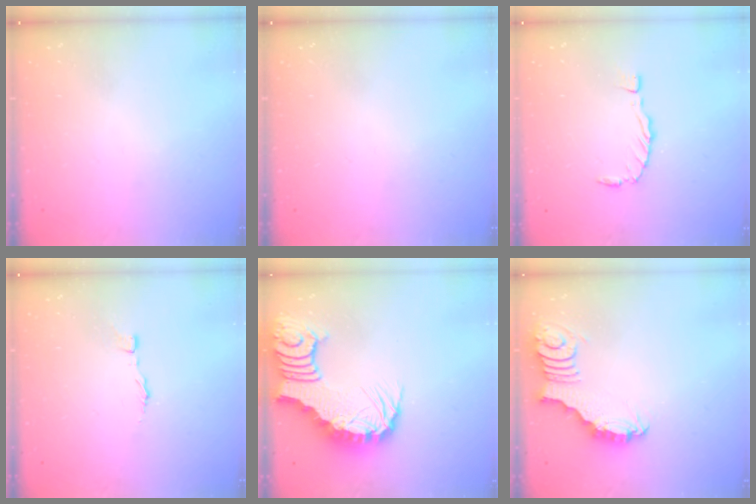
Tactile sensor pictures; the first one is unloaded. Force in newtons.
{"total": 0.0}
{"total": 0.0}
{"total": 2.9, "press": 2.9, "slide": 0.3}
{"total": 5.1, "press": 5.0, "slide": 0.8}
{"total": 3.0, "press": 3.0, "slide": 0.1}